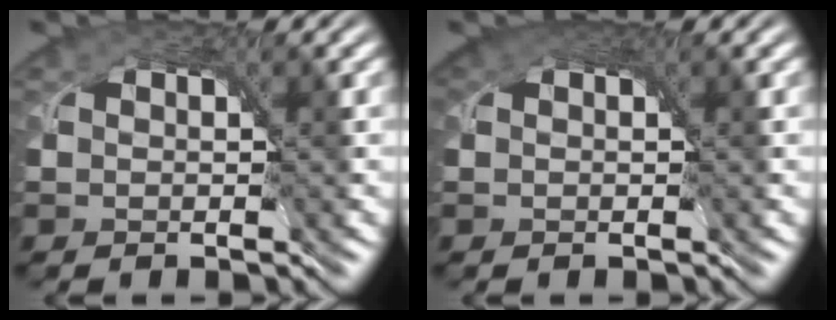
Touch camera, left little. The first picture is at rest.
{"total": 1.4, "force": [0.8, 0.9, 0.8], "torque": [-0.015, 0.003, 0.009]}